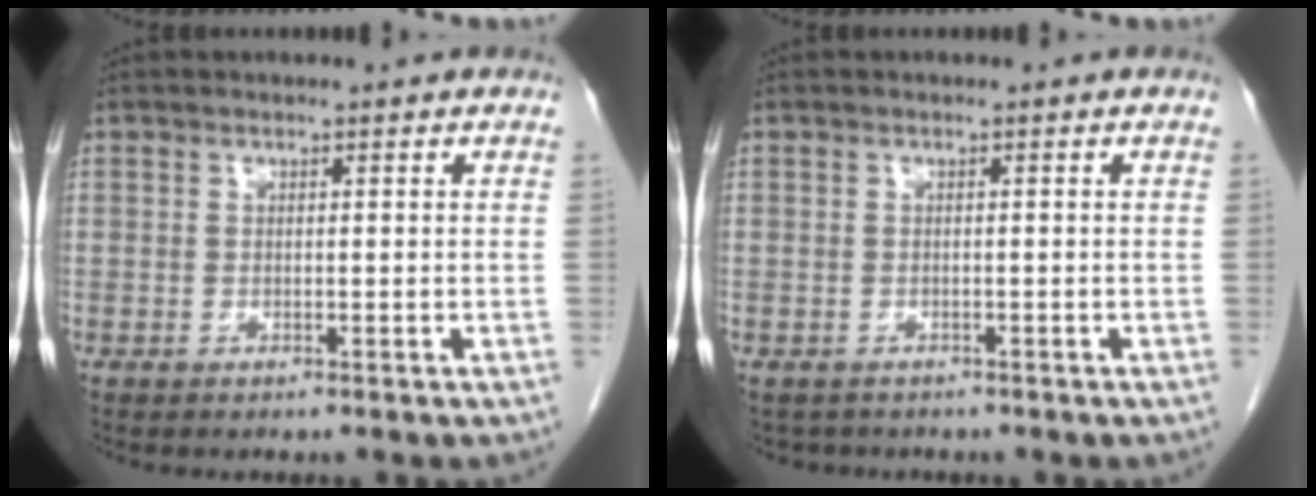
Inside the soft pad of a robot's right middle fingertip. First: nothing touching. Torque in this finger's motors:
{"motor_torque": [-0.69, -0.34, -0.17, -0.03]}